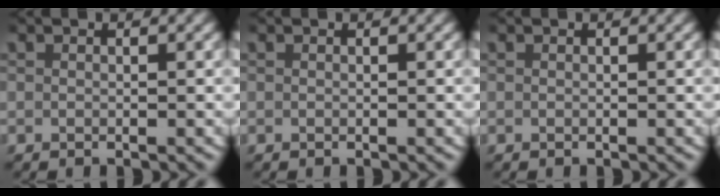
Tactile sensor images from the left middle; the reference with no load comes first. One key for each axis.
{"total": 0.0}
{"total": 0.0}